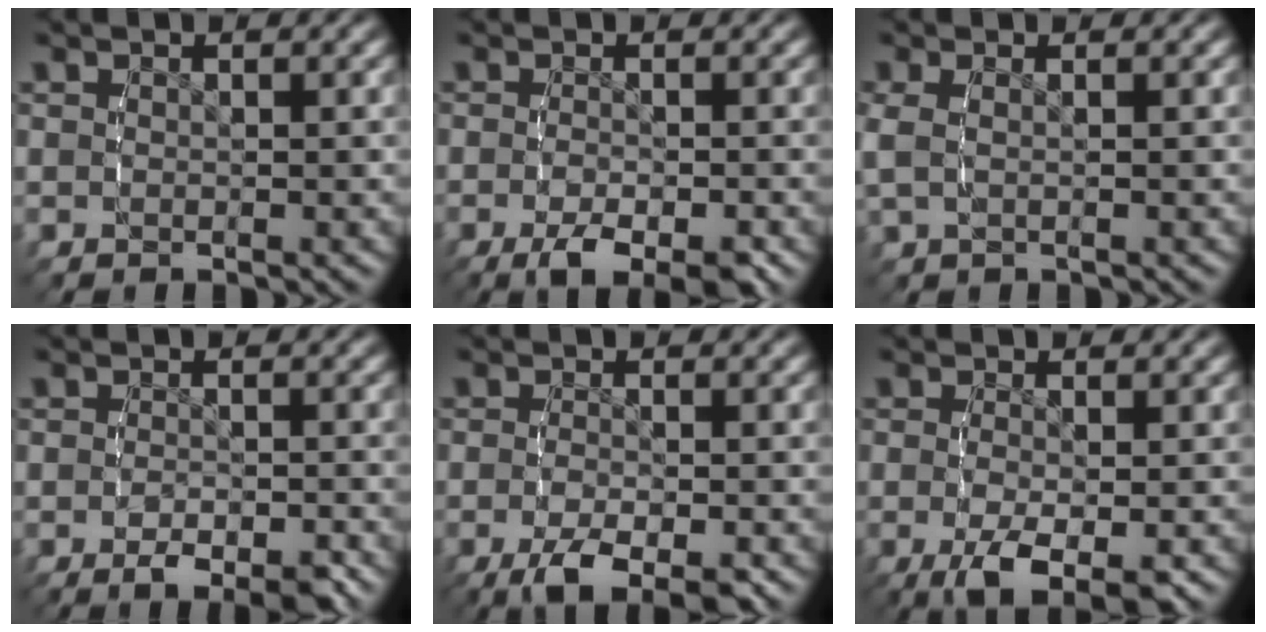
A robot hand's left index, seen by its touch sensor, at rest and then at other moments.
{"total": 5.2, "force": [-2.9, 2.2, 3.7], "torque": [-0.072, -0.023, -0.038]}
{"total": 1.8, "force": [0.1, 1.3, 1.3], "torque": [-0.048, -0.002, 0.005]}
{"total": 3.1, "force": [-2.0, 1.0, 2.1], "torque": [-0.043, -0.010, -0.033]}
{"total": 5.8, "force": [-3.3, 2.3, 4.2], "torque": [-0.083, -0.026, -0.042]}
{"total": 6.3, "force": [-3.2, 2.4, 4.8], "torque": [-0.098, -0.040, -0.031]}